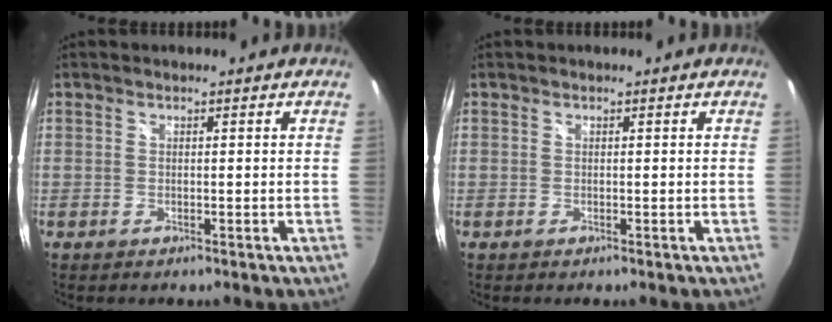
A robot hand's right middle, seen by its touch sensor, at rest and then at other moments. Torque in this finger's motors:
{"motor_torque": [0.00, 0.00, 0.00, 0.00]}